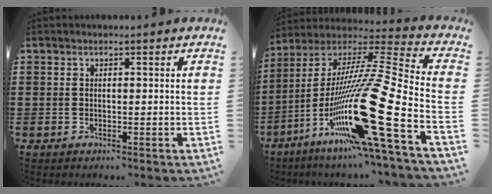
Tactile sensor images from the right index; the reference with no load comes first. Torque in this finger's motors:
{"motor_torque": [2.14, 0.00, 0.87, 0.21]}